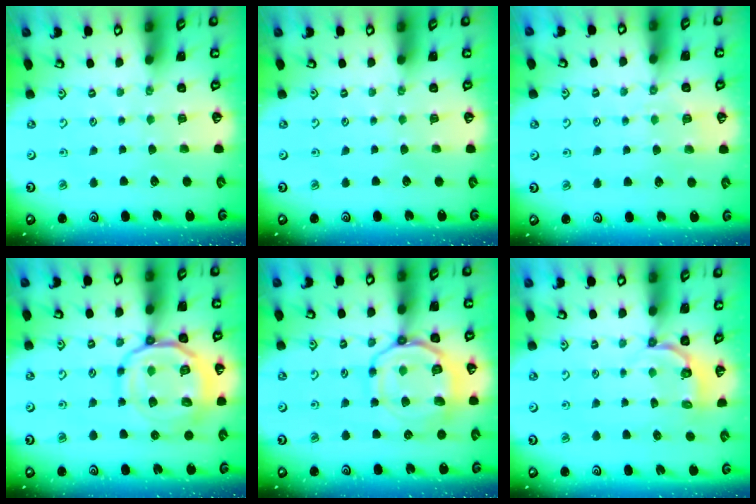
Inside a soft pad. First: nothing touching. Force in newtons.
{"total": 0.0}
{"total": 2.9, "press": 2.8, "slide": 0.6}
{"total": 16.7, "press": 16.6, "slide": 1.9}
{"total": 14.7, "press": 14.6, "slide": 1.7}
{"total": 3.9, "press": 2.8, "slide": 2.7}